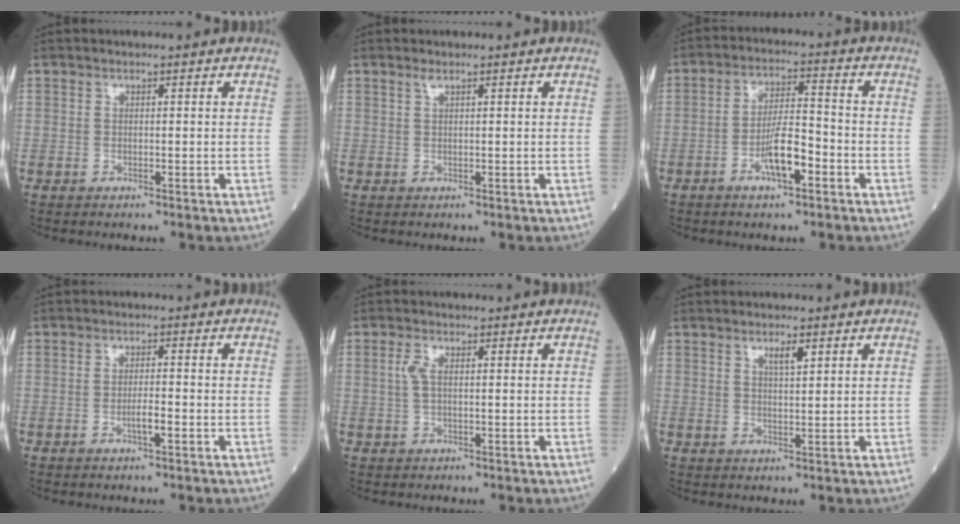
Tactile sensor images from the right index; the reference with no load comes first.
{"total": 0.7, "force": [0.5, 0.0, 0.5], "torque": [-0.014, 0.002, 0.013]}
{"total": 6.9, "force": [-3.1, 1.5, 5.9], "torque": [-0.111, 0.005, -0.058]}
{"total": 2.2, "force": [-1.0, 0.2, 1.9], "torque": [-0.030, 0.000, -0.018]}
{"total": 1.8, "force": [0.4, 0.7, 1.7], "torque": [-0.043, 0.003, 0.008]}
{"total": 2.3, "force": [1.4, 0.3, 1.9], "torque": [-0.035, -0.001, 0.025]}